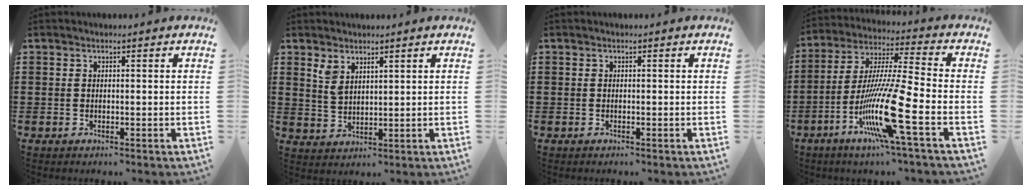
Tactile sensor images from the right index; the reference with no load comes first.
{"total": 3.1, "force": [2.3, 1.4, 1.6], "torque": [-0.036, 0.003, 0.043]}
{"total": 0.0}
{"total": 15.2, "force": [-6.5, 0.4, 13.8], "torque": [-0.293, -0.018, -0.128]}